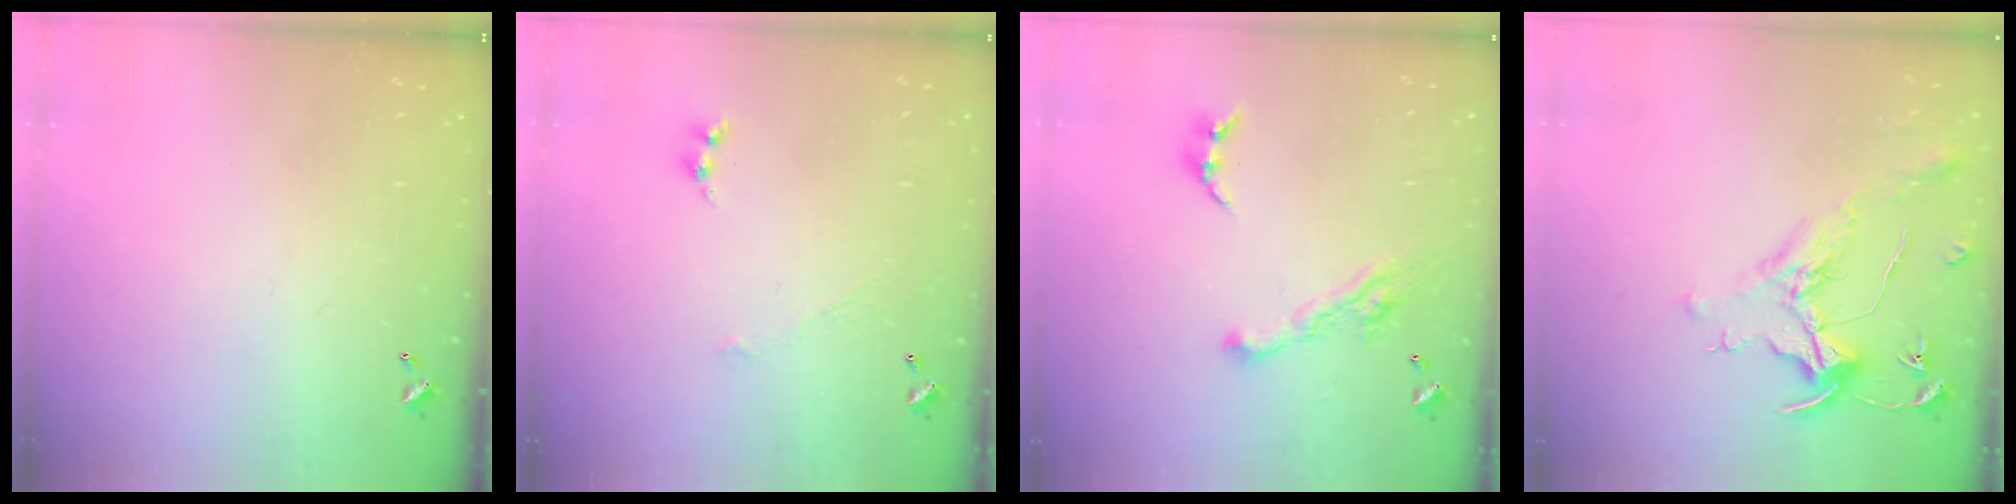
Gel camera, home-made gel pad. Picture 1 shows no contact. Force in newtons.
{"total": 1.9, "press": 1.8, "slide": 0.4}
{"total": 7.7, "press": 7.7, "slide": 1.0}
{"total": 1.6, "press": 1.4, "slide": 0.7}